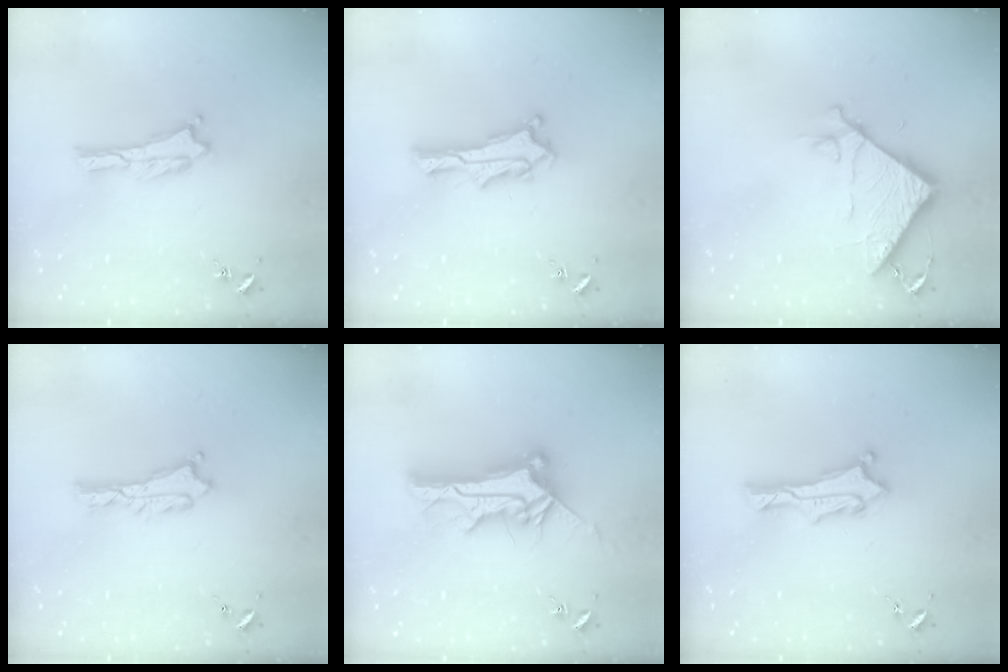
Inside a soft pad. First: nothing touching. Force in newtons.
{"total": 5.2, "press": 5.2, "slide": 0.6}
{"total": 7.9, "press": 7.8, "slide": 0.6}
{"total": 1.1, "press": 1.1, "slide": 0.2}
{"total": 10.4, "press": 10.3, "slide": 1.1}
{"total": 2.4, "press": 2.4, "slide": 0.3}